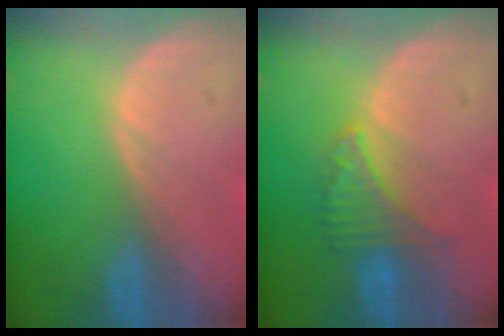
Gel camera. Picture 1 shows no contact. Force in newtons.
{"total": 5.0, "press": 5.0, "slide": 0.4}